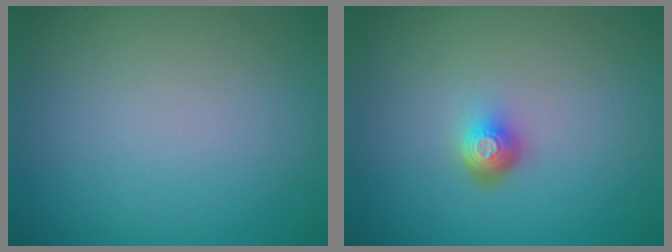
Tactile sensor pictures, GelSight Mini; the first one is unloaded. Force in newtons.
{"total": 2.0, "press": 1.5, "slide": 1.4}